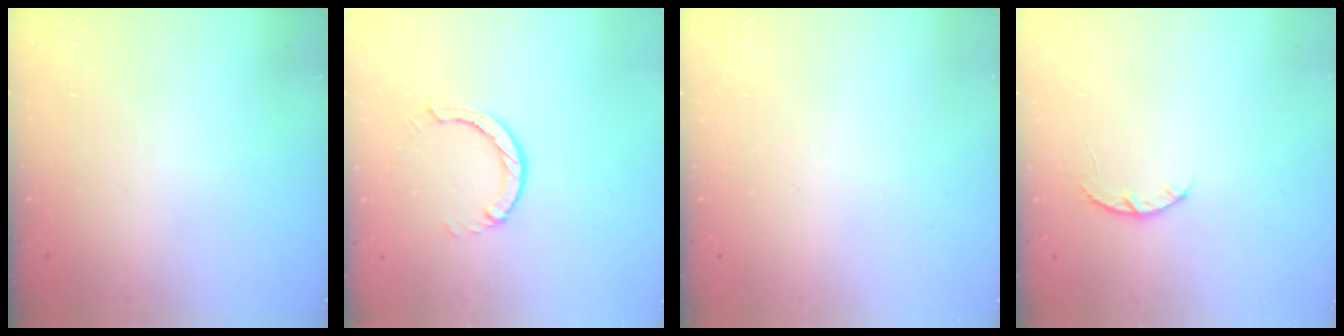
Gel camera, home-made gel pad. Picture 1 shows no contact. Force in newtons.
{"total": 2.9, "press": 2.9, "slide": 0.5}
{"total": 0.0}
{"total": 3.4, "press": 3.4, "slide": 0.6}